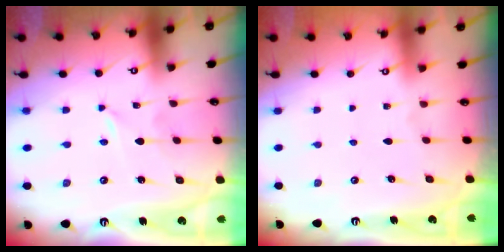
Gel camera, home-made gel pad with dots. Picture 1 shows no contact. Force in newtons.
{"total": 0.0}